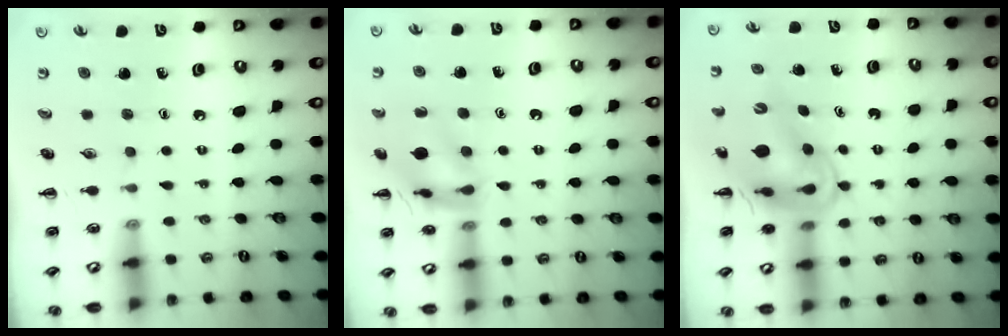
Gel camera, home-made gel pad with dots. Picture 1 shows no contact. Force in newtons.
{"total": 12.9, "press": 12.9, "slide": 1.5}
{"total": 12.2, "press": 11.6, "slide": 3.8}